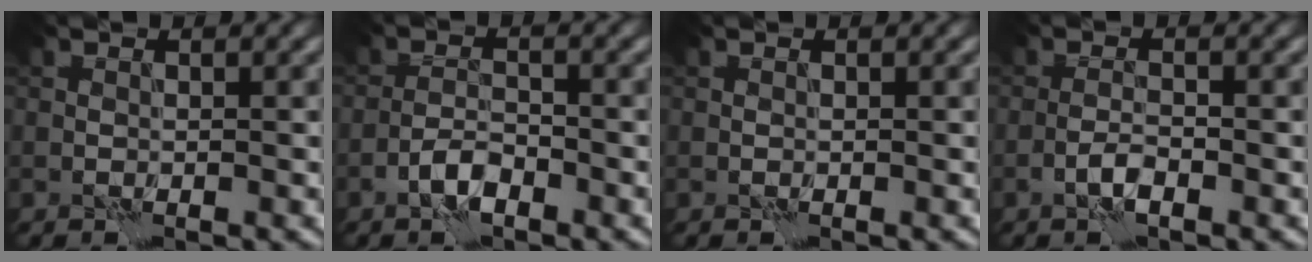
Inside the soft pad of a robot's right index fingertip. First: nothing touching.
{"total": 2.5, "force": [-1.6, 0.9, 1.7], "torque": [-0.032, 0.006, -0.035]}
{"total": 0.0}
{"total": 1.7, "force": [-1.0, 0.4, 1.3], "torque": [-0.028, 0.004, -0.023]}